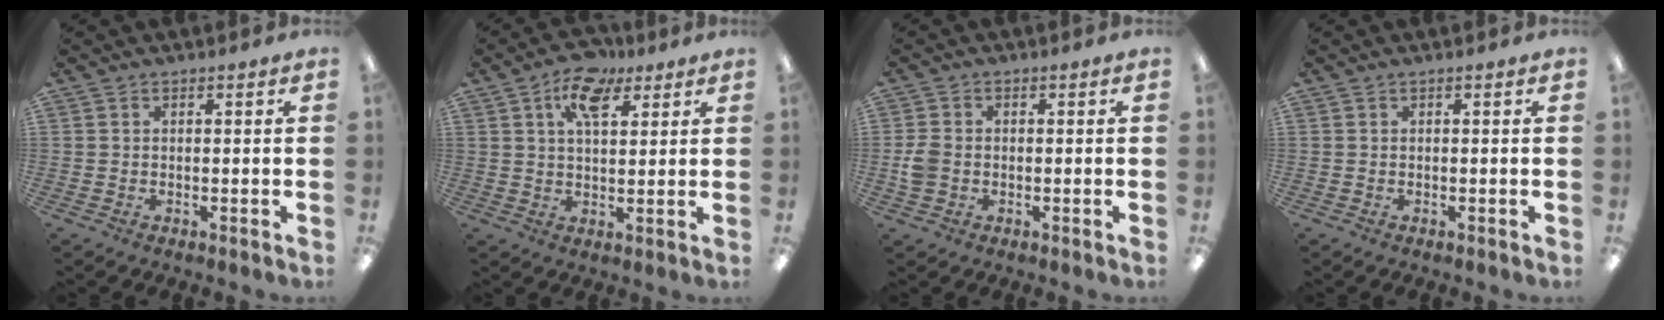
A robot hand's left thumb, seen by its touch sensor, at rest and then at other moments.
{"total": 9.9, "force": [5.2, 5.0, 6.8], "torque": [-0.110, -0.010, 0.091]}
{"total": 4.5, "force": [-0.7, 3.6, 2.7], "torque": [-0.051, 0.009, -0.011]}
{"total": 0.0}